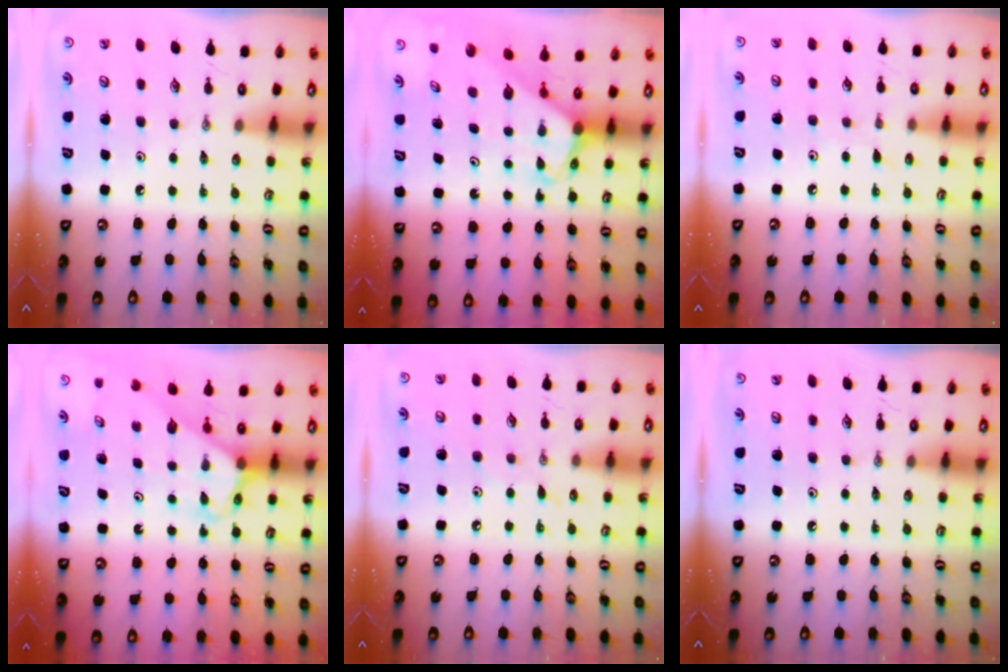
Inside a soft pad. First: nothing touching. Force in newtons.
{"total": 2.2, "press": 2.2, "slide": 0.1}
{"total": 3.6, "press": 3.6, "slide": 0.5}
{"total": 3.3, "press": 3.3, "slide": 0.2}
{"total": 4.5, "press": 4.5, "slide": 0.1}
{"total": 0.0}